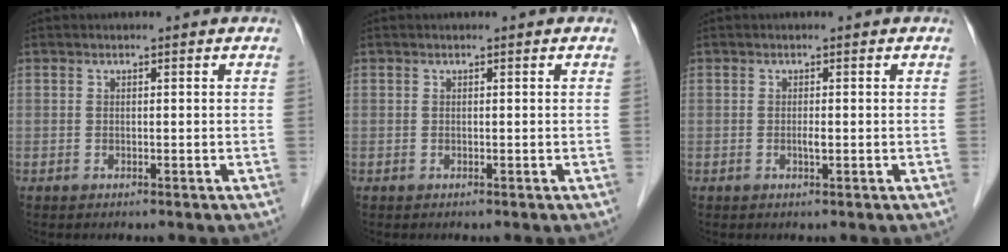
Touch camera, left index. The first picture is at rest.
{"total": 0.0}
{"total": 0.9, "force": [-0.6, 0.0, 0.7], "torque": [-0.015, -0.007, -0.010]}